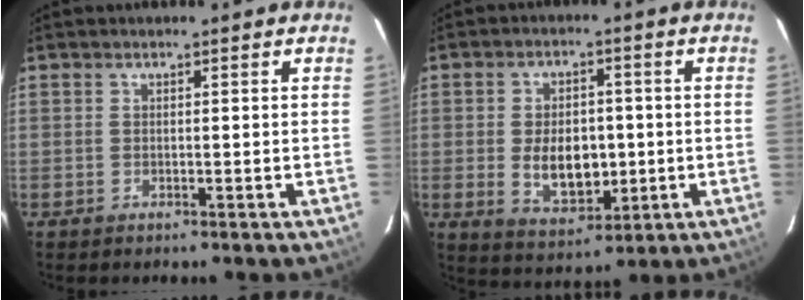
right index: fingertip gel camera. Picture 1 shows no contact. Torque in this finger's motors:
{"motor_torque": [0.29, -0.11, 0.32, 0.05]}